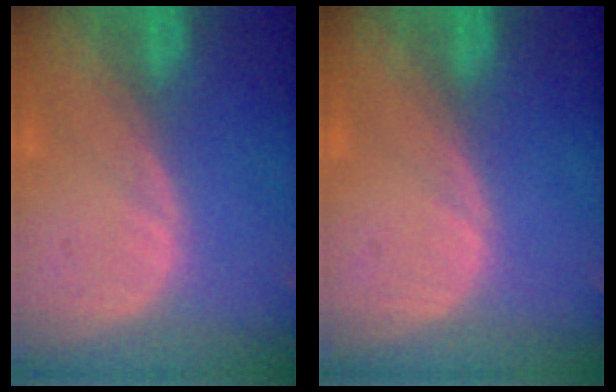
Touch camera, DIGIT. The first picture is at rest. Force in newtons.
{"total": 0.0}